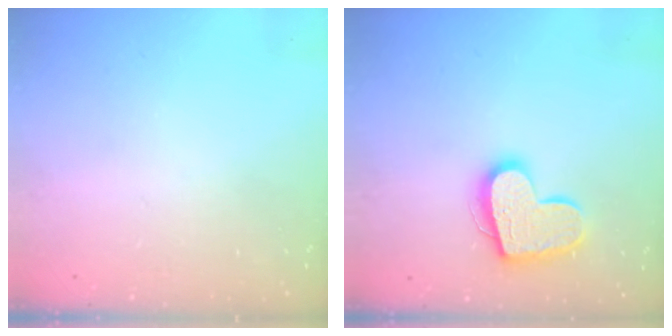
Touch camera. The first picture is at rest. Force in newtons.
{"total": 16.1, "press": 16.1, "slide": 0.9}